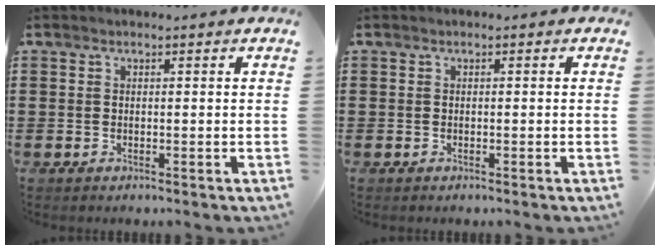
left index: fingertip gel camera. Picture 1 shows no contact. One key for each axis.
{"total": 0.0}